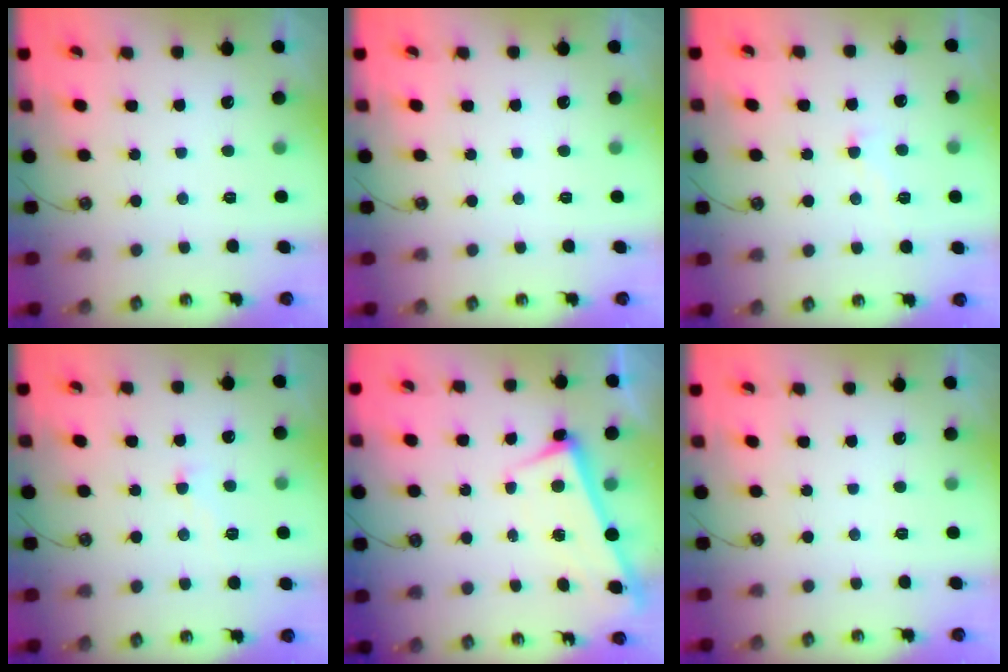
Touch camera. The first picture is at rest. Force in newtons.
{"total": 0.0}
{"total": 1.2, "press": 1.2, "slide": 0.1}
{"total": 1.2, "press": 1.2, "slide": 0.1}
{"total": 2.8, "press": 2.7, "slide": 0.4}
{"total": 0.0}